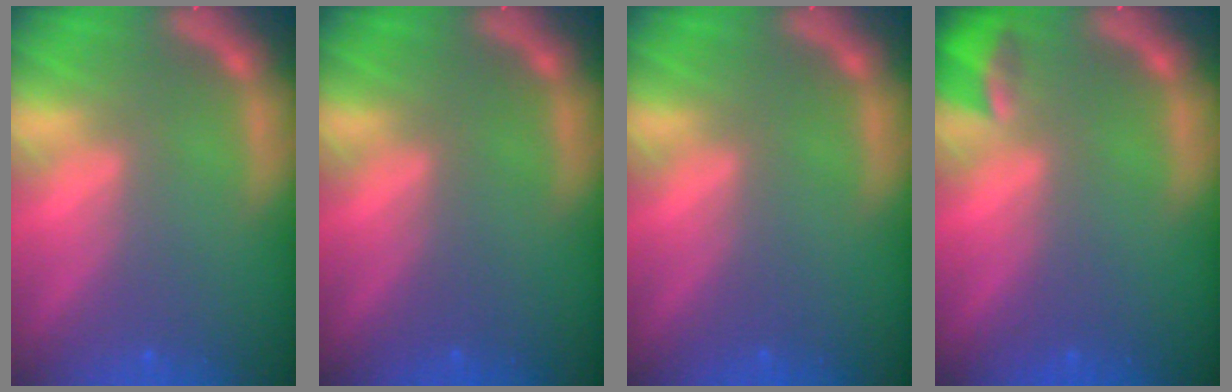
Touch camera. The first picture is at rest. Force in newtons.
{"total": 0.0}
{"total": 0.0}
{"total": 2.4}